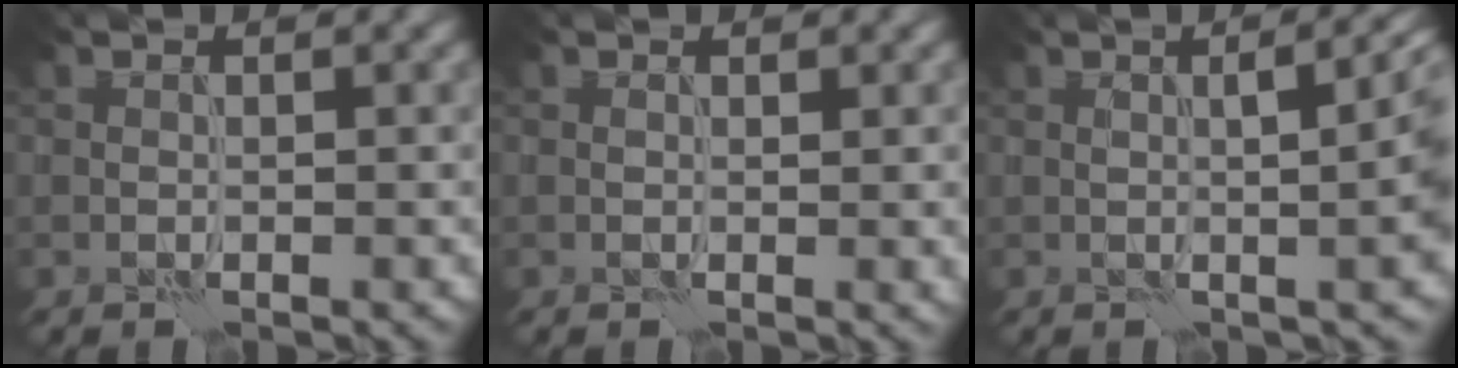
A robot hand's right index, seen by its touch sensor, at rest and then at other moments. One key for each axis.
{"total": 1.3, "fx": 0.3, "fy": 0.3, "fz": 1.2, "tx": -0.017, "ty": -0.002, "tz": 0.005}
{"total": 9.3, "fx": 1.6, "fy": 4.0, "fz": 8.2, "tx": -0.048, "ty": 0.042, "tz": -0.001}